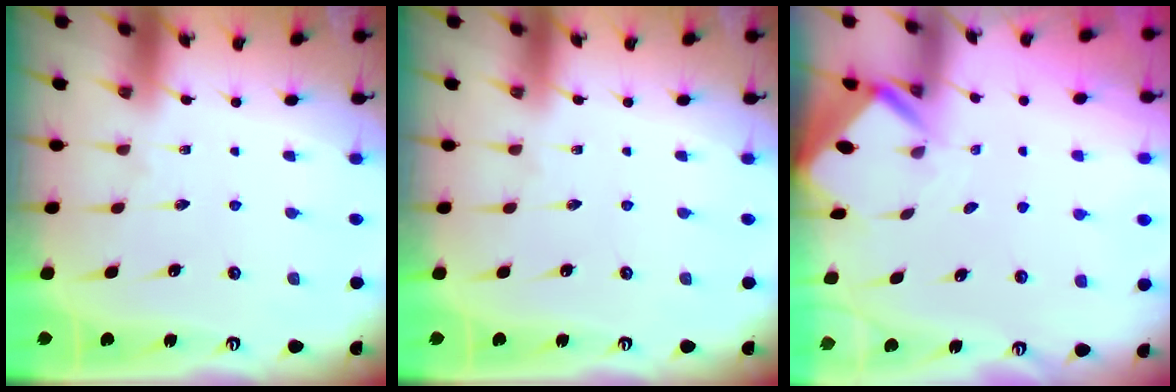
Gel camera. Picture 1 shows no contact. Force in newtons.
{"total": 0.0}
{"total": 2.6, "press": 2.6, "slide": 0.2}